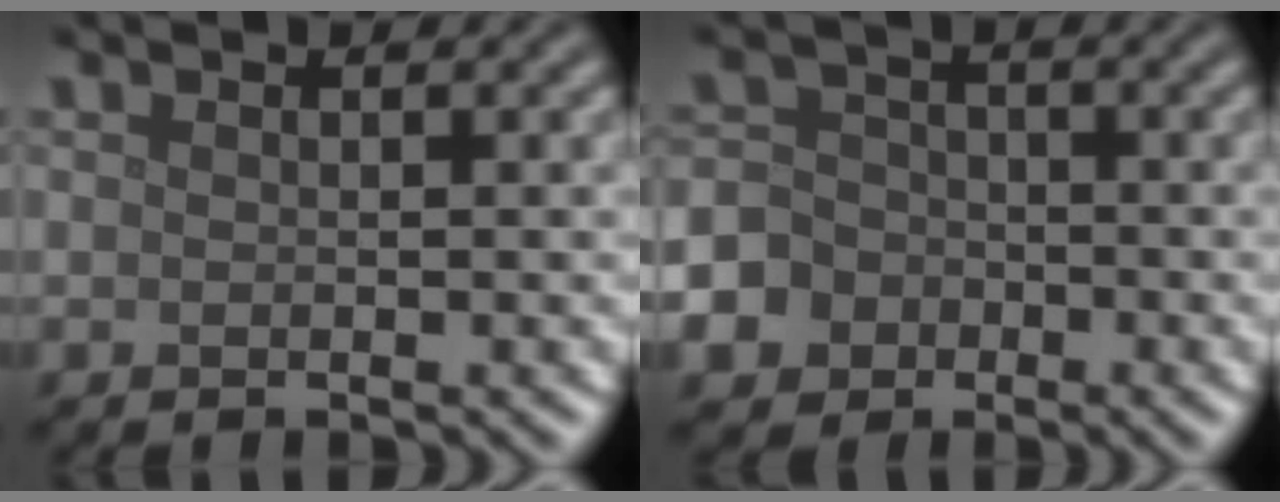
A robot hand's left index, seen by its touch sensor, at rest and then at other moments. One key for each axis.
{"total": 8.2, "fx": -4.2, "fy": 6.8, "fz": 1.7, "tx": -0.045, "ty": -0.020, "tz": -0.096}